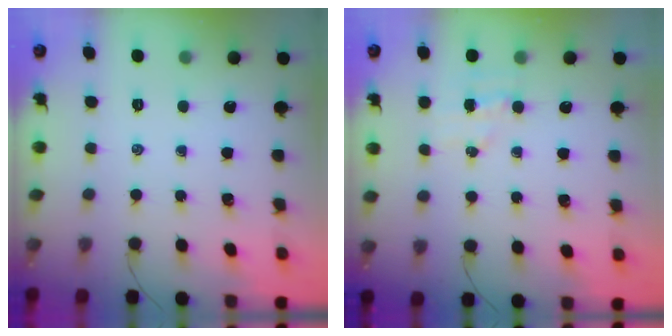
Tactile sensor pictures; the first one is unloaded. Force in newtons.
{"total": 5.0, "press": 4.9, "slide": 1.2}